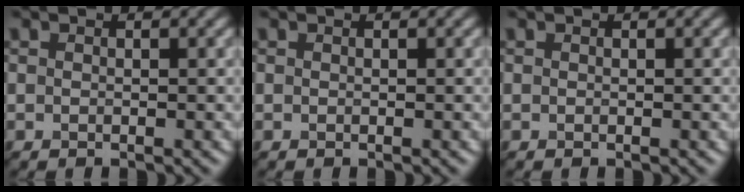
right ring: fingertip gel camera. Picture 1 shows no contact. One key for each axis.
{"total": 0.0}
{"total": 0.0}